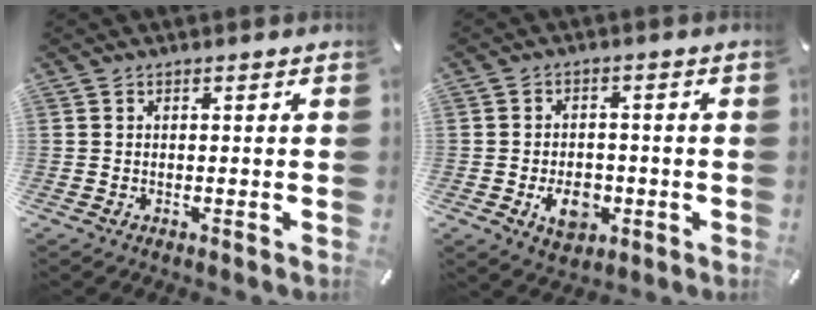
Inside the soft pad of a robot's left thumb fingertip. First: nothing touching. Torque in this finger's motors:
{"motor_torque": [-0.39, 0.97, 0.33, -0.05, 0.02]}